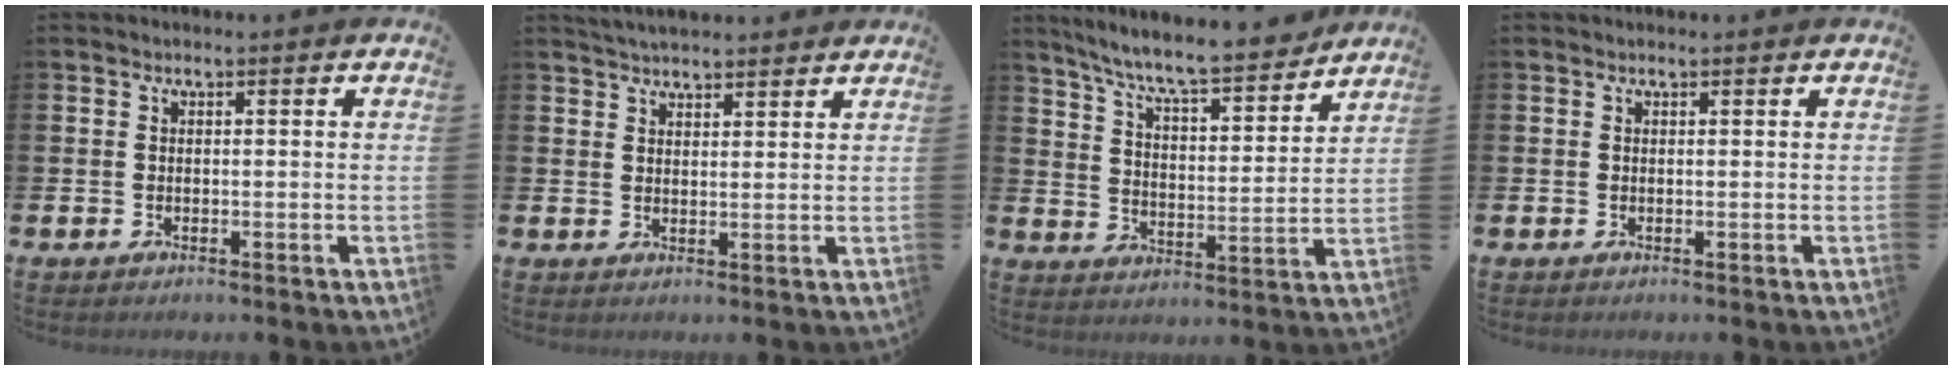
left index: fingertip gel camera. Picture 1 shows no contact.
{"total": 3.6, "force": [3.5, 0.6, 0.3], "torque": [-0.013, -0.011, 0.066]}
{"total": 8.5, "force": [7.9, 0.6, 3.0], "torque": [-0.086, -0.059, 0.136]}
{"total": 0.0}